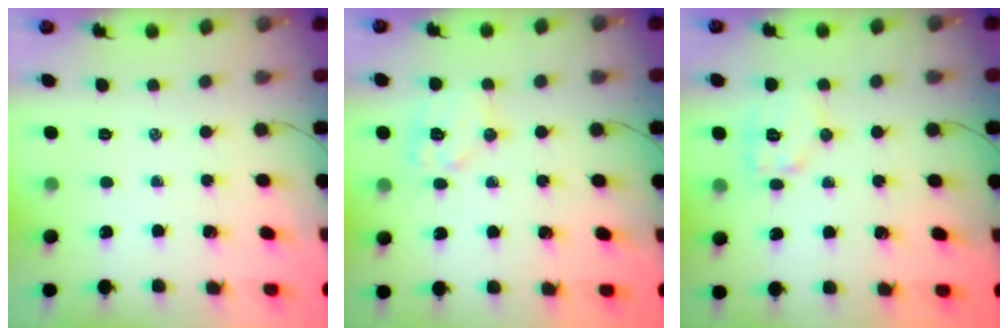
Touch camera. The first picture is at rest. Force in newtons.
{"total": 10.5, "press": 10.5, "slide": 0.4}
{"total": 9.2, "press": 9.2, "slide": 0.5}